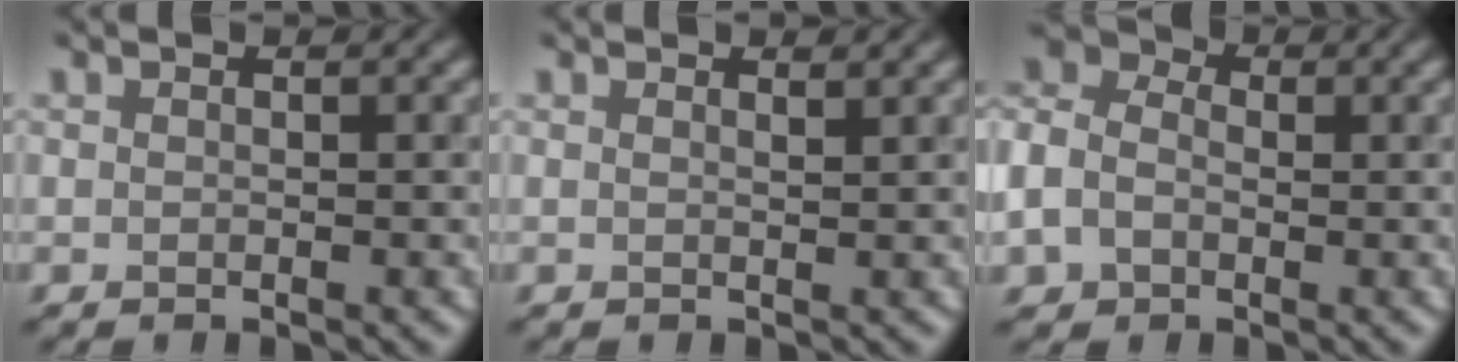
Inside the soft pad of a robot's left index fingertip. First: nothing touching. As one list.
[{"total": 1.3, "force": [0.9, 0.5, 0.8], "torque": [-0.001, 0.004, -0.004]}, {"total": 6.2, "force": [-0.8, 5.0, 3.5], "torque": [-0.095, 0.007, -0.022]}]